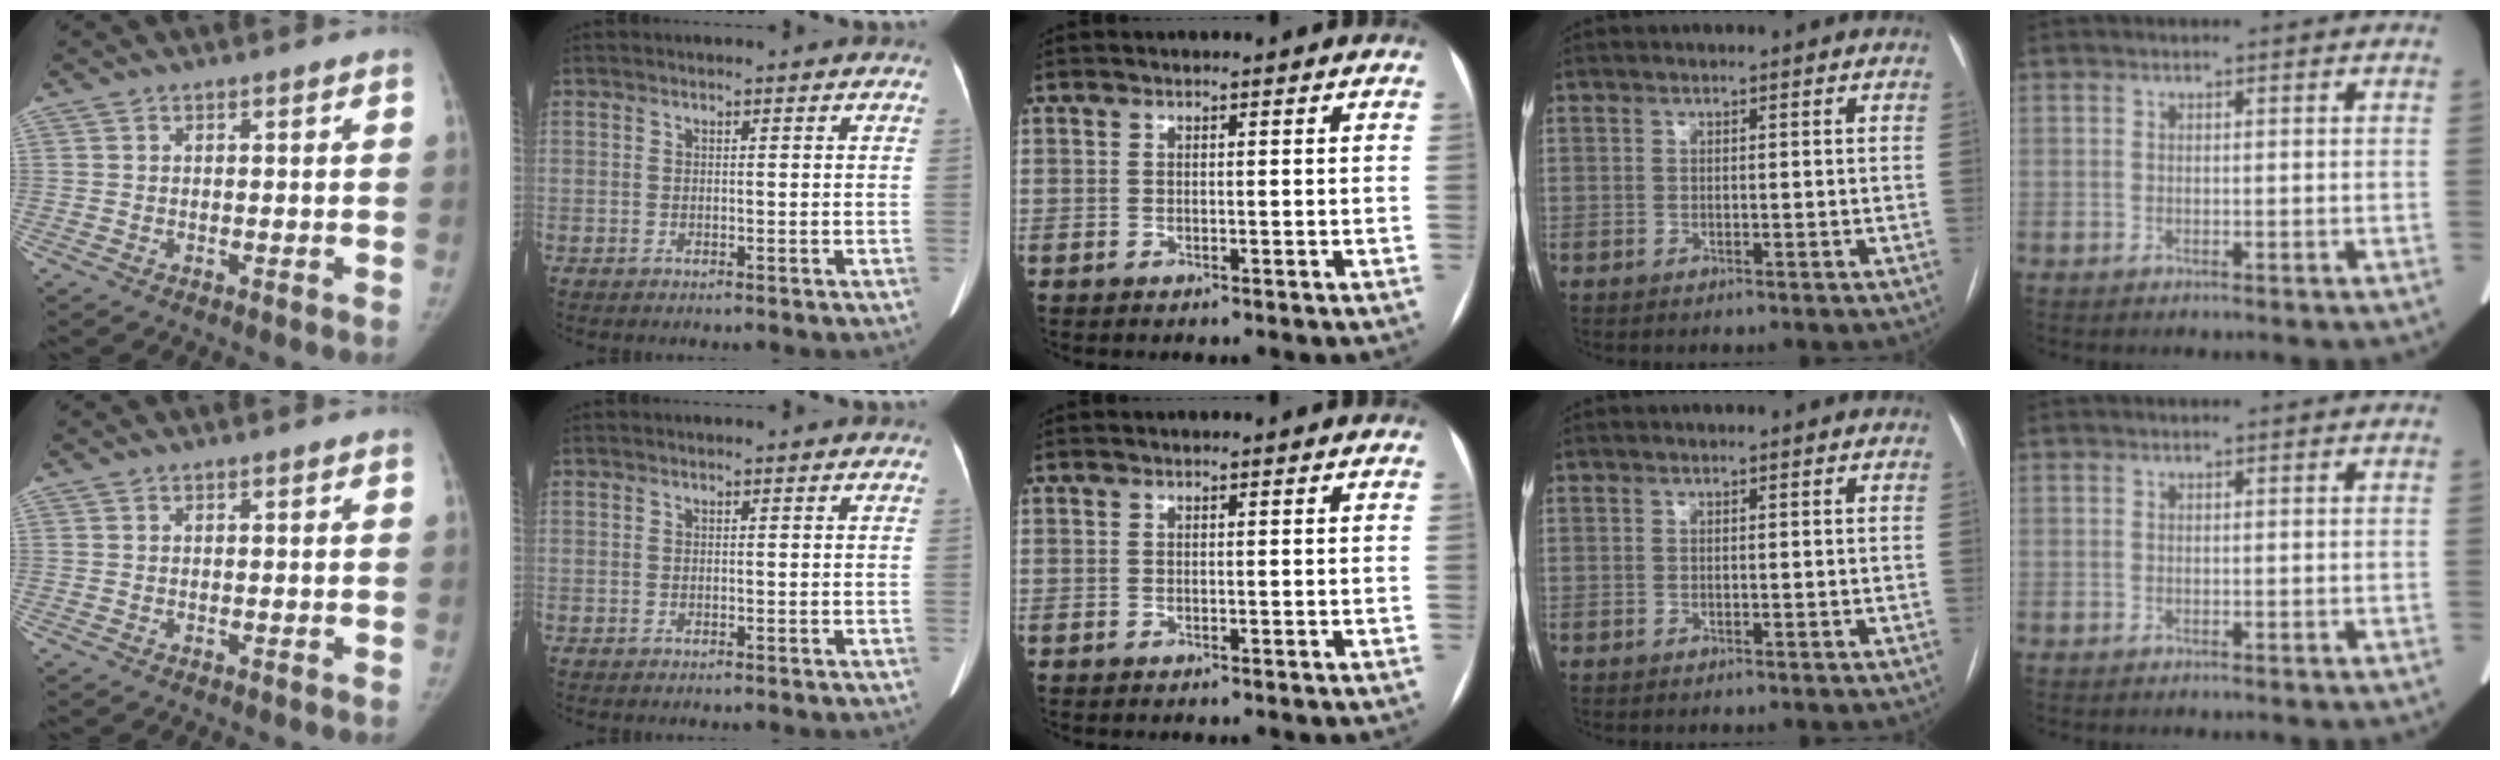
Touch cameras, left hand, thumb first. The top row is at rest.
{}